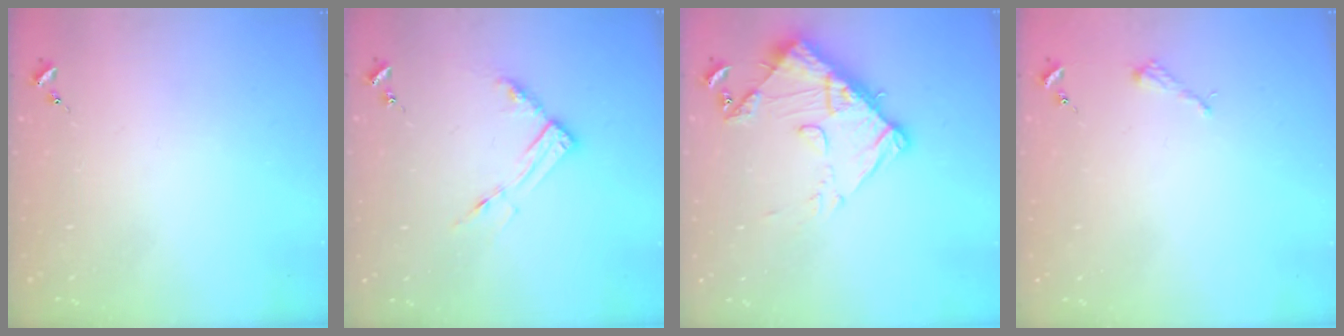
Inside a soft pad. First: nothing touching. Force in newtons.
{"total": 9.3, "press": 9.2, "slide": 1.0}
{"total": 13.0, "press": 13.0, "slide": 1.3}
{"total": 2.2, "press": 2.2, "slide": 0.3}